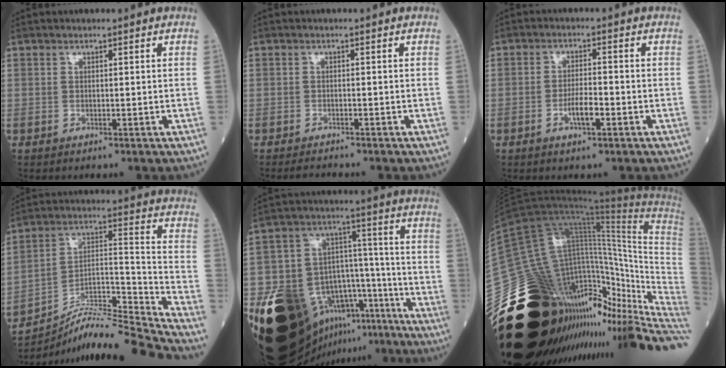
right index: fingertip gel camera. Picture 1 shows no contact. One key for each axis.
{"total": 1.7, "fx": -1.7, "fy": -0.3, "fz": 0.3, "tx": -0.011, "ty": -0.008, "tz": -0.027}
{"total": 3.7, "fx": -1.6, "fy": 0.8, "fz": 3.3, "tx": -0.061, "ty": 0.002, "tz": -0.029}
{"total": 16.5, "fx": -15.7, "fy": -2.5, "fz": 4.7, "tx": -0.072, "ty": 0.035, "tz": -0.269}
{"total": 27.2, "fx": -16.0, "fy": 15.1, "fz": 15.9, "tx": -0.274, "ty": 0.050, "tz": -0.239}
{"total": 43.5, "fx": -26.8, "fy": 14.9, "fz": 30.9, "tx": -0.448, "ty": -0.002, "tz": -0.400}